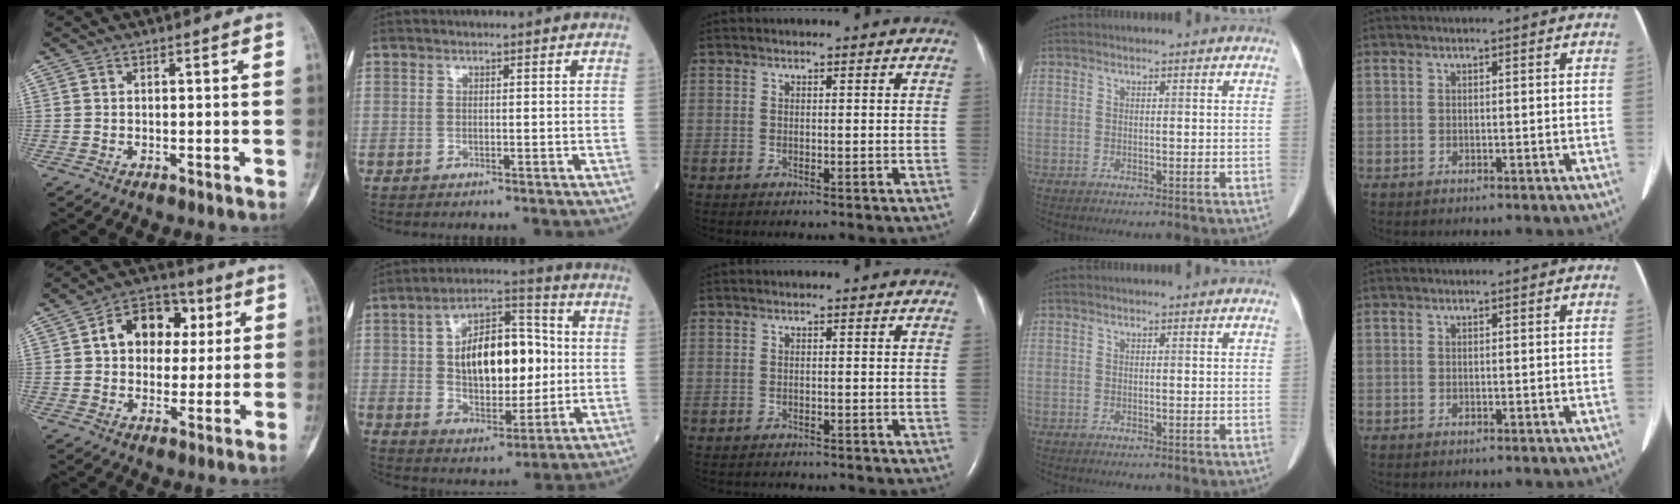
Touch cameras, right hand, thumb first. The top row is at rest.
{"thumb": {"total": 12.9, "force": [3.1, 9.7, 8.0], "torque": [-0.076, 0.012, 0.042]}, "index": {"total": 15.3, "force": [1.3, 7.6, 13.2], "torque": [-0.224, 0.026, 0.028]}, "middle": {"total": 3.2, "force": [-2.9, 1.0, 1.0], "torque": [-0.017, -0.004, -0.032]}}